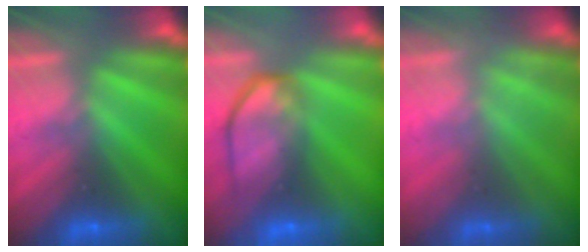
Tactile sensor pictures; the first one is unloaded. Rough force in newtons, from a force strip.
{"total": 5.8}
{"total": 2.7}